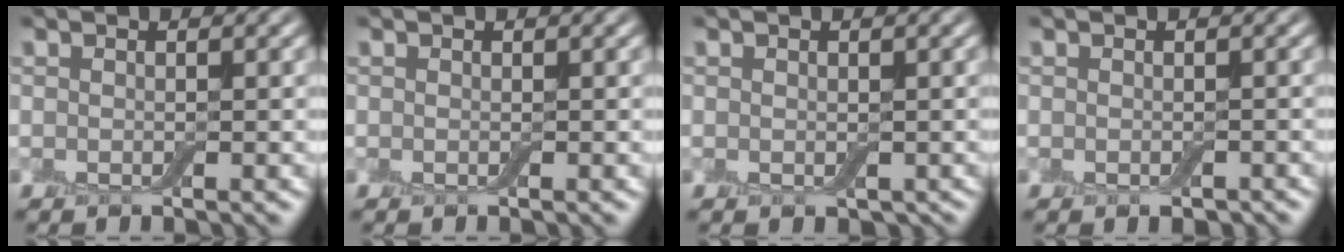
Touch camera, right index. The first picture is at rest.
{"total": 0.0}
{"total": 0.9, "force": [-0.1, 0.8, 0.5], "torque": [-0.010, -0.006, 0.001]}
{"total": 0.8, "force": [-0.4, 0.4, 0.5], "torque": [-0.008, -0.004, -0.004]}